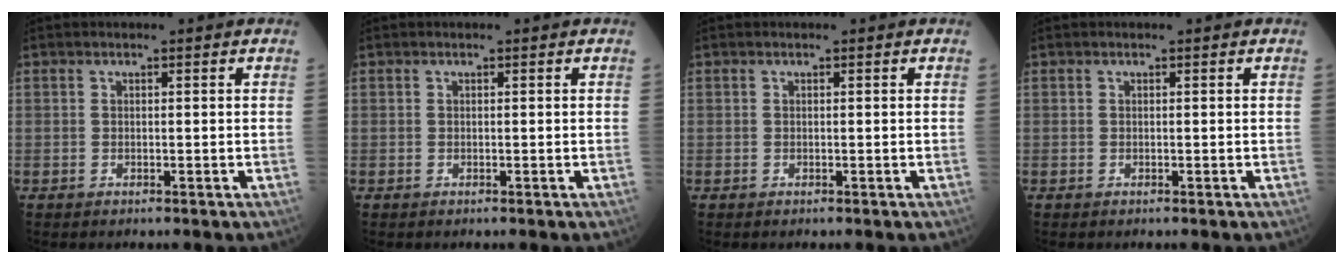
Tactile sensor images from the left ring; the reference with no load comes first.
{"total": 0.0}
{"total": 0.0}
{"total": 0.0}